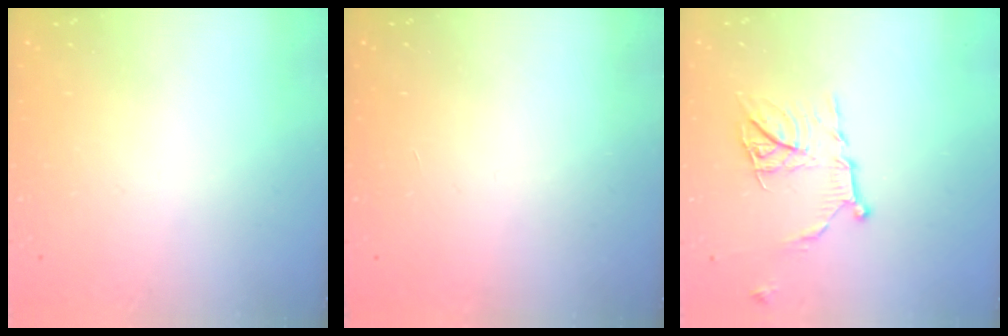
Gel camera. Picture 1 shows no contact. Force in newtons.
{"total": 1.5, "press": 1.5, "slide": 0.1}
{"total": 11.9, "press": 11.9, "slide": 0.1}